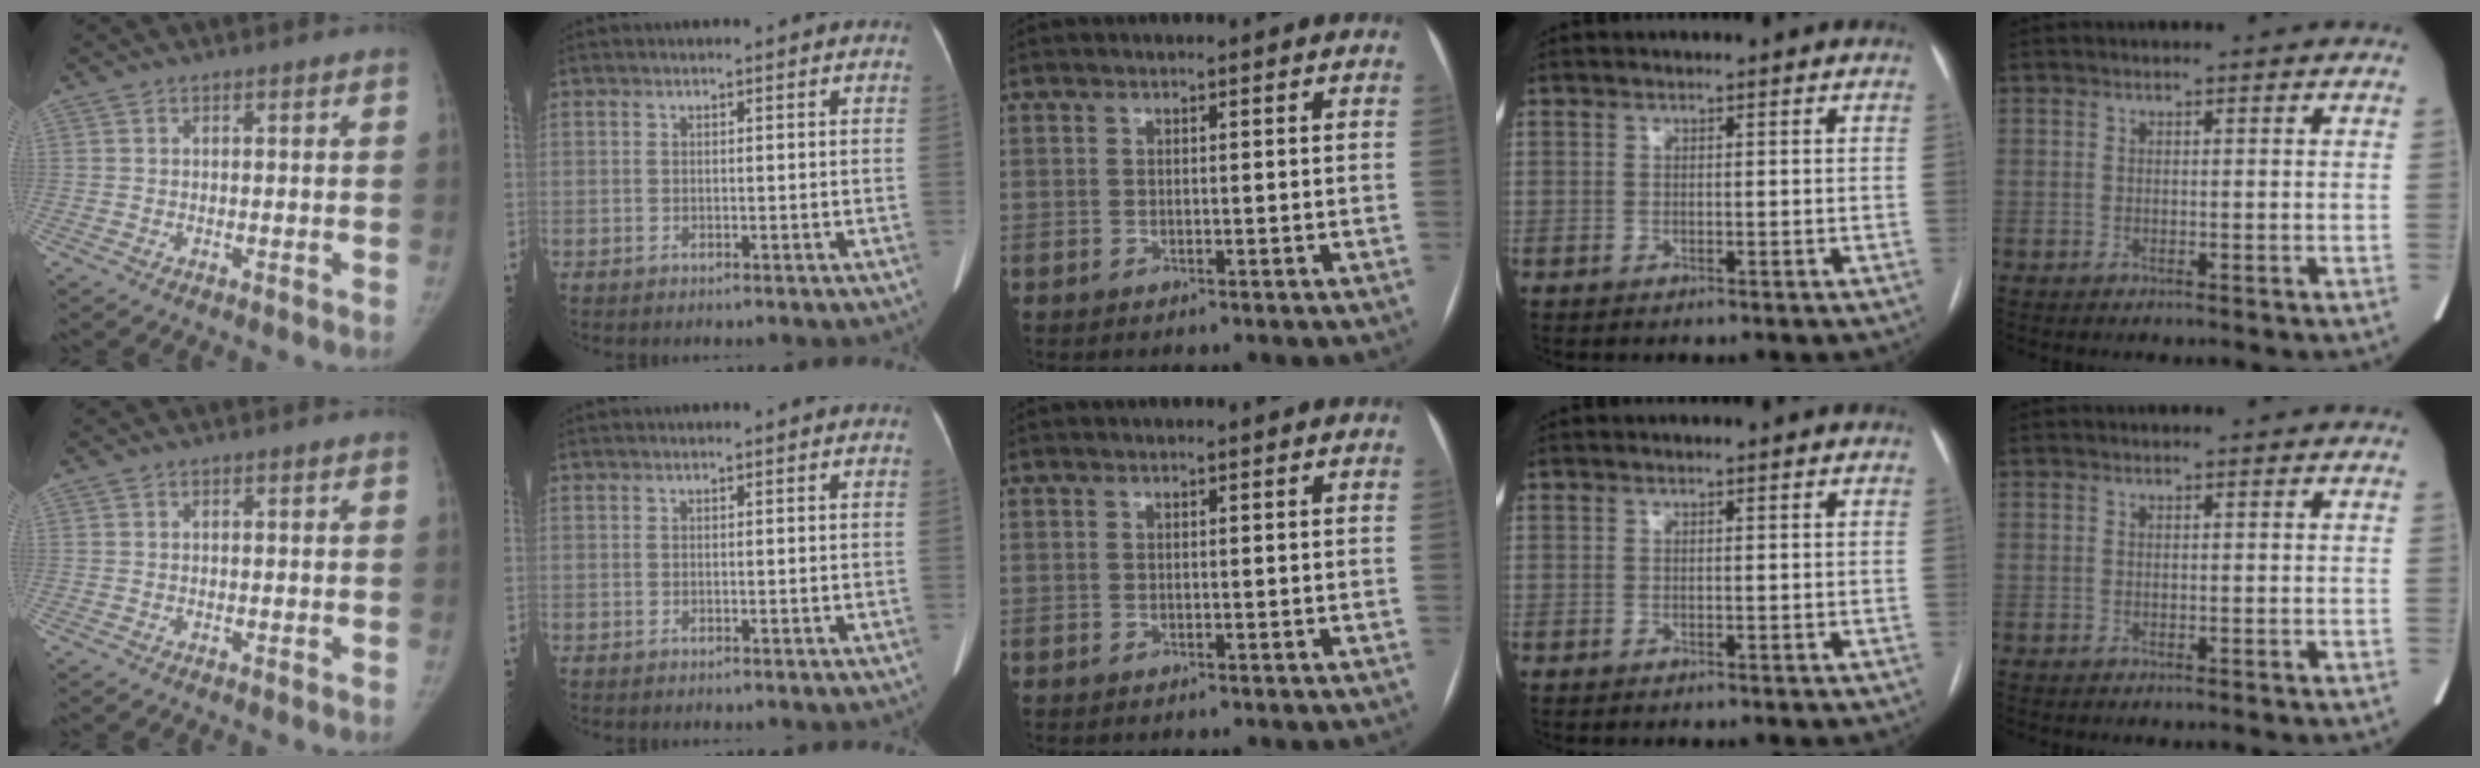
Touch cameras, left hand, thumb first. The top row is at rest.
{}